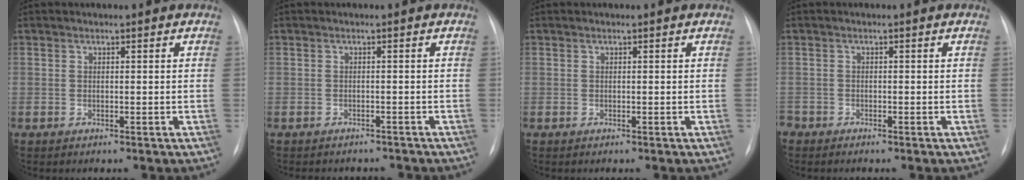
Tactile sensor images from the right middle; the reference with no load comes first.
{"total": 5.1, "force": [-4.7, 1.9, 0.9], "torque": [-0.004, 0.005, -0.051]}
{"total": 0.0}
{"total": 1.4, "force": [-1.3, 0.6, 0.1], "torque": [-0.002, 0.000, -0.020]}